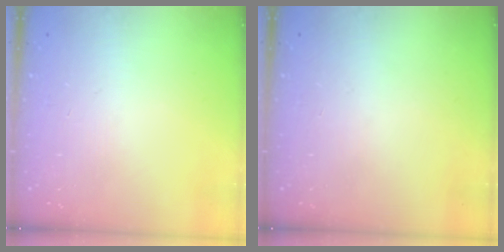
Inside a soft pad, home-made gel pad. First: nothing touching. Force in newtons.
{"total": 0.0}